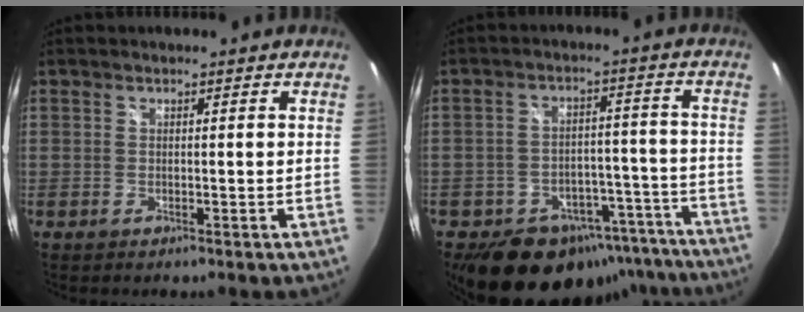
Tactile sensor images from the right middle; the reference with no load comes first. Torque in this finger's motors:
{"motor_torque": [0.89, -1.25, 0.25, 0.08]}